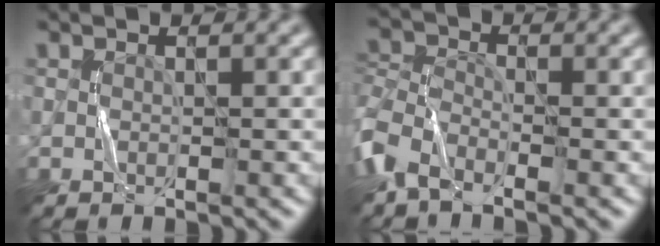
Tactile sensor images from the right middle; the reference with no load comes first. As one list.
[{"total": 4.4, "force": [-2.9, 2.0, 2.6], "torque": [-0.058, -0.004, -0.075]}]